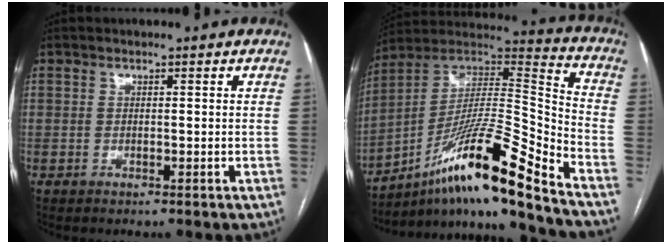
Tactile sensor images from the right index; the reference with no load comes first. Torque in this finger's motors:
{"motor_torque": [1.12, -1.02, 0.77, 0.18]}